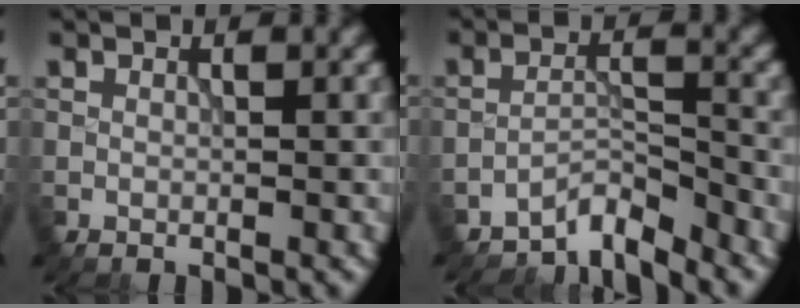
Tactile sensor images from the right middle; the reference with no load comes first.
{"total": 3.6, "force": [-3.4, 0.6, 1.1], "torque": [-0.014, 0.007, -0.069]}